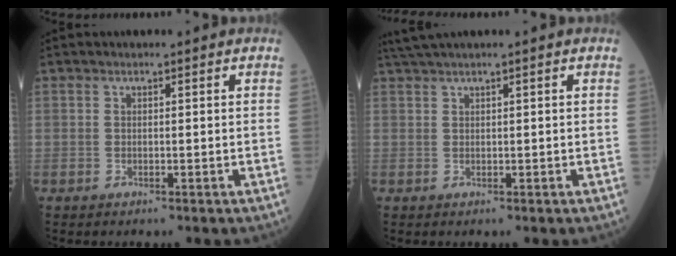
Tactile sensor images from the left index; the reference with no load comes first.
{"total": 3.2, "force": [2.6, -0.9, 1.6], "torque": [-0.046, 0.014, 0.061]}